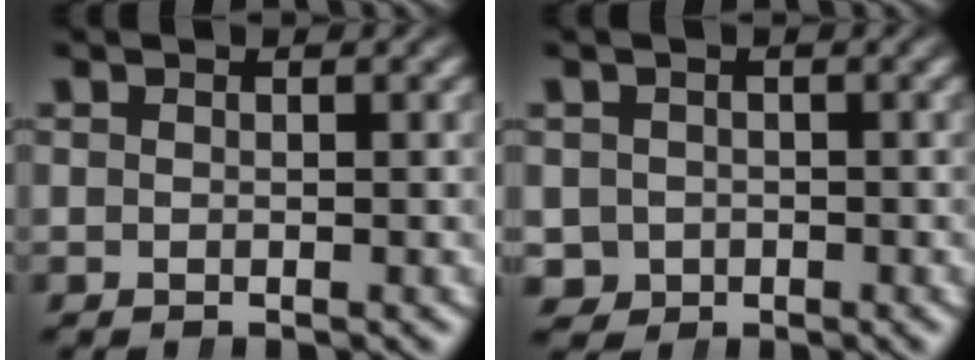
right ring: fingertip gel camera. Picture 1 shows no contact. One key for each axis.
{"total": 5.0, "fx": -1.8, "fy": 4.5, "fz": 1.3, "tx": -0.036, "ty": -0.034, "tz": -0.015}